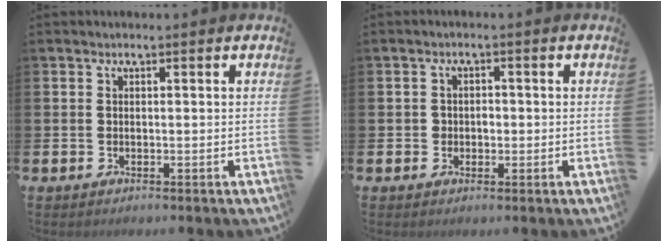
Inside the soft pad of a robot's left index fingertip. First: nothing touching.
{"total": 1.5, "force": [-0.1, 1.4, 0.6], "torque": [-0.005, 0.005, -0.007]}